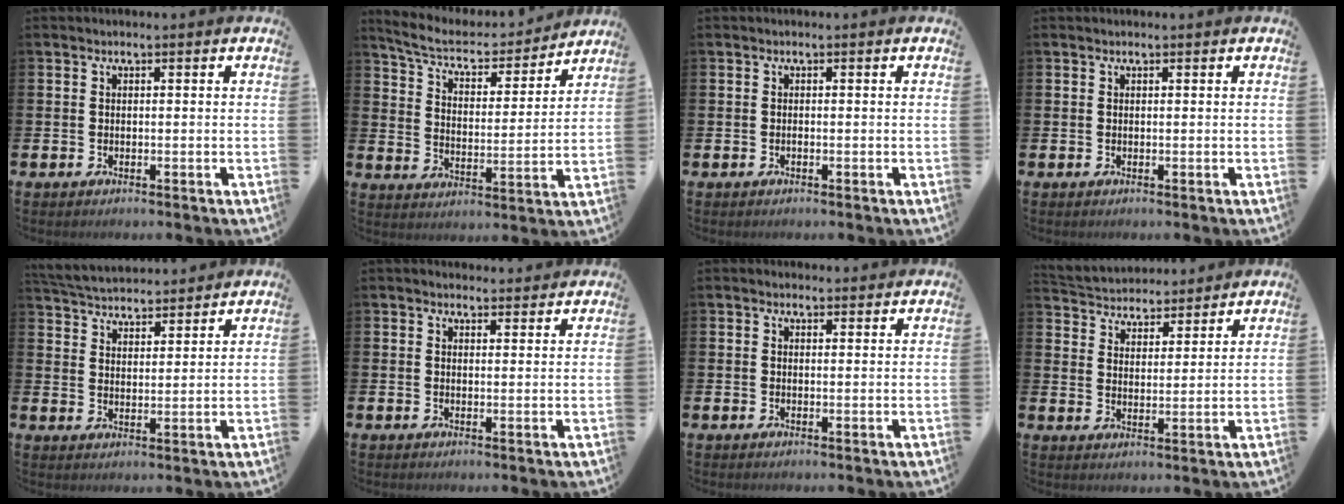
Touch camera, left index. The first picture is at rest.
{"total": 7.5, "force": [6.9, 1.6, 2.3], "torque": [-0.082, -0.051, 0.118]}
{"total": 0.0}
{"total": 0.0}
{"total": 4.8, "force": [4.8, 0.8, 0.1], "torque": [-0.027, -0.024, 0.087]}
{"total": 1.9, "force": [1.8, 0.5, 0.0], "torque": [0.006, -0.007, 0.032]}
{"total": 1.0, "force": [0.9, 0.4, 0.2], "torque": [0.005, 0.003, 0.015]}
{"total": 4.5, "force": [4.3, 1.2, -0.5], "torque": [-0.018, -0.027, 0.077]}